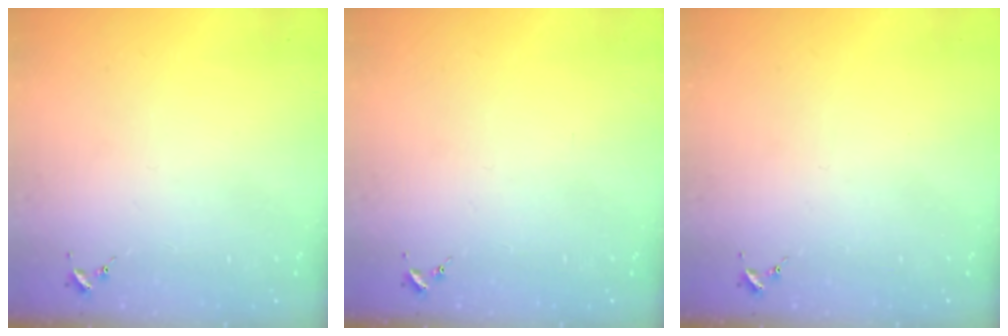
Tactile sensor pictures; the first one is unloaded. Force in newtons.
{"total": 0.0}
{"total": 0.0}